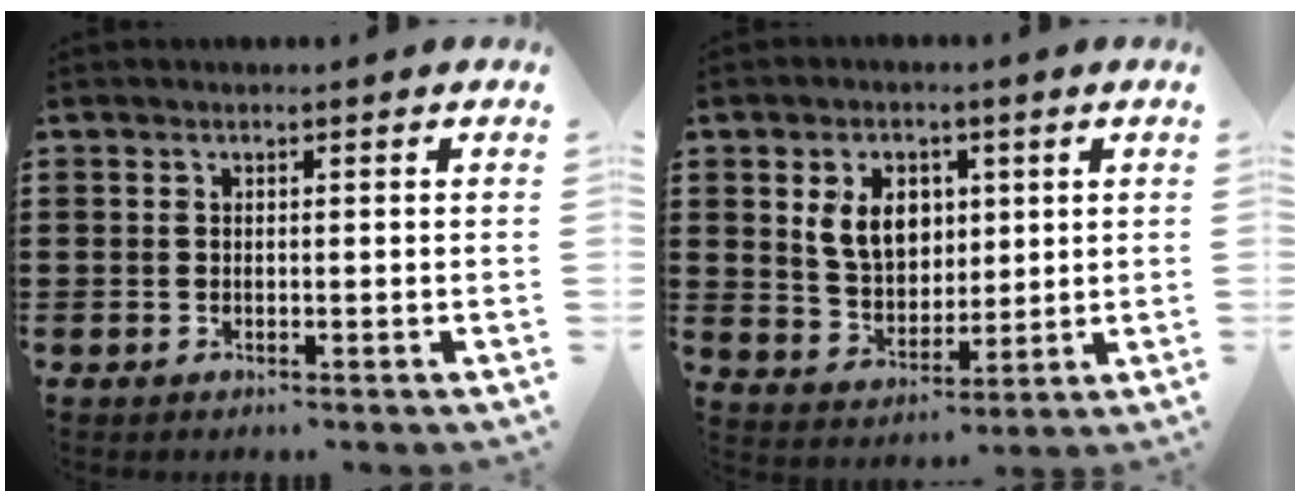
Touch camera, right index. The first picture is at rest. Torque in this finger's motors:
{"motor_torque": [0.82, -0.20, 0.44, 0.17]}